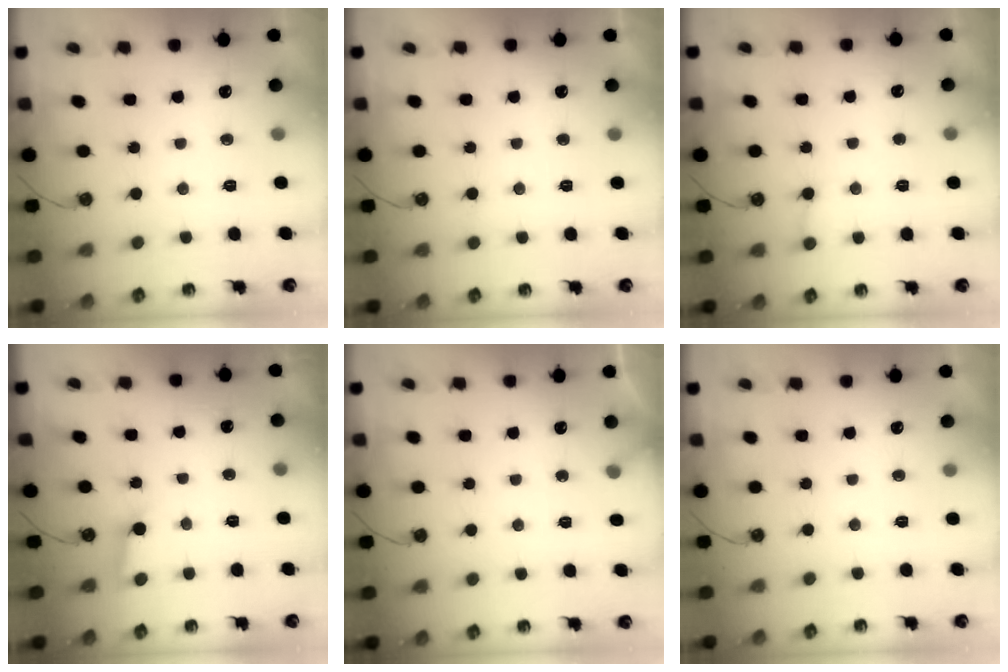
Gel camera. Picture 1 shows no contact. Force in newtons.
{"total": 4.0, "press": 4.0, "slide": 0.3}
{"total": 6.3, "press": 6.3, "slide": 0.3}
{"total": 2.6, "press": 2.6, "slide": 0.3}
{"total": 3.7, "press": 3.7, "slide": 0.4}
{"total": 0.0}